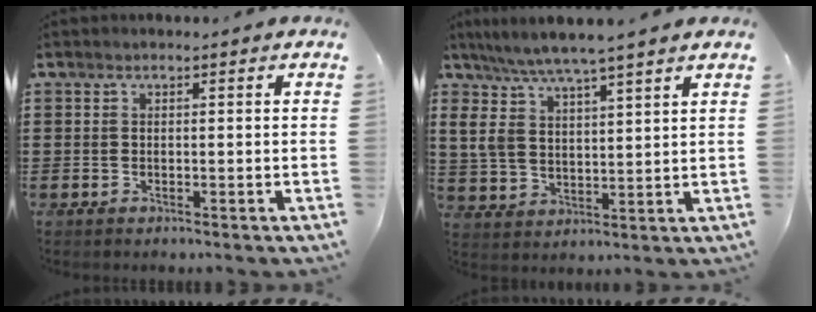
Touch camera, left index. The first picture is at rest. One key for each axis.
{"total": 6.6, "fx": 4.8, "fy": 1.8, "fz": 4.2, "tx": -0.097, "ty": -0.012, "tz": 0.086}